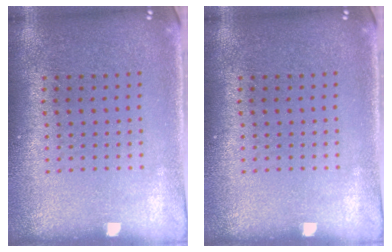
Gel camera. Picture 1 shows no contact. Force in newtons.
{"total": 0.0}